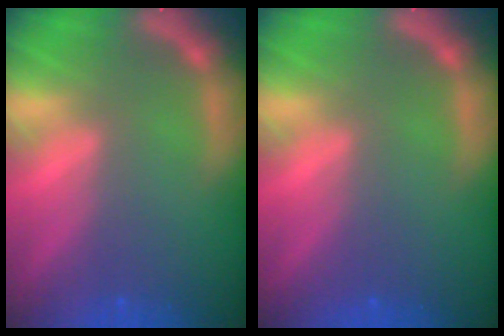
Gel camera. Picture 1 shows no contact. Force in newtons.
{"total": 0.0}